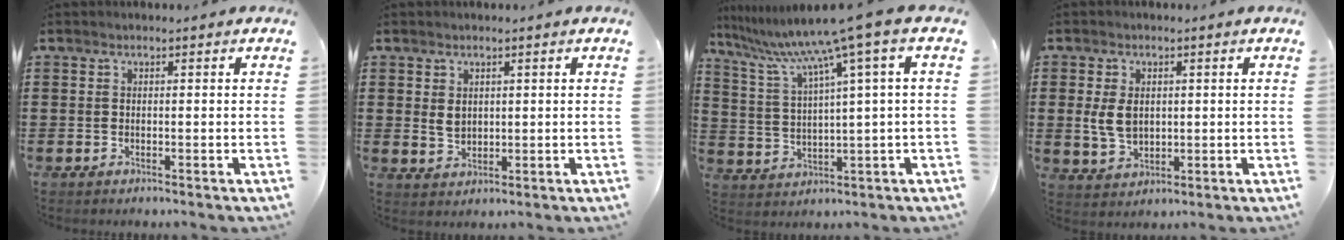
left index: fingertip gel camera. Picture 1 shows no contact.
{"total": 3.0, "force": [1.2, 2.2, 1.8], "torque": [-0.031, 0.004, 0.019]}
{"total": 9.4, "force": [5.9, -0.9, 7.3], "torque": [-0.170, -0.042, 0.088]}
{"total": 4.7, "force": [0.4, 3.3, 3.4], "torque": [-0.086, 0.005, 0.004]}